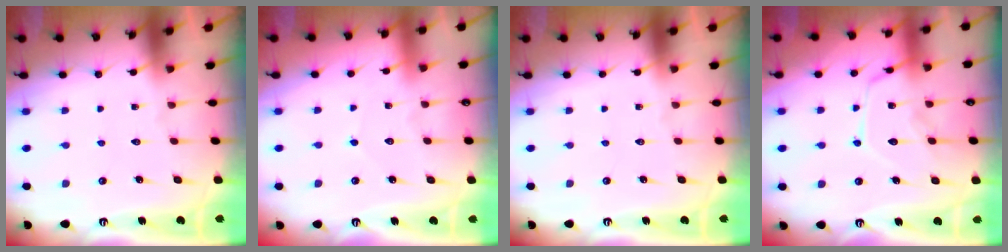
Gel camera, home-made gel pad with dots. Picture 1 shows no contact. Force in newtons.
{"total": 2.8, "press": 2.7, "slide": 0.4}
{"total": 0.0}
{"total": 13.7, "press": 13.6, "slide": 1.2}